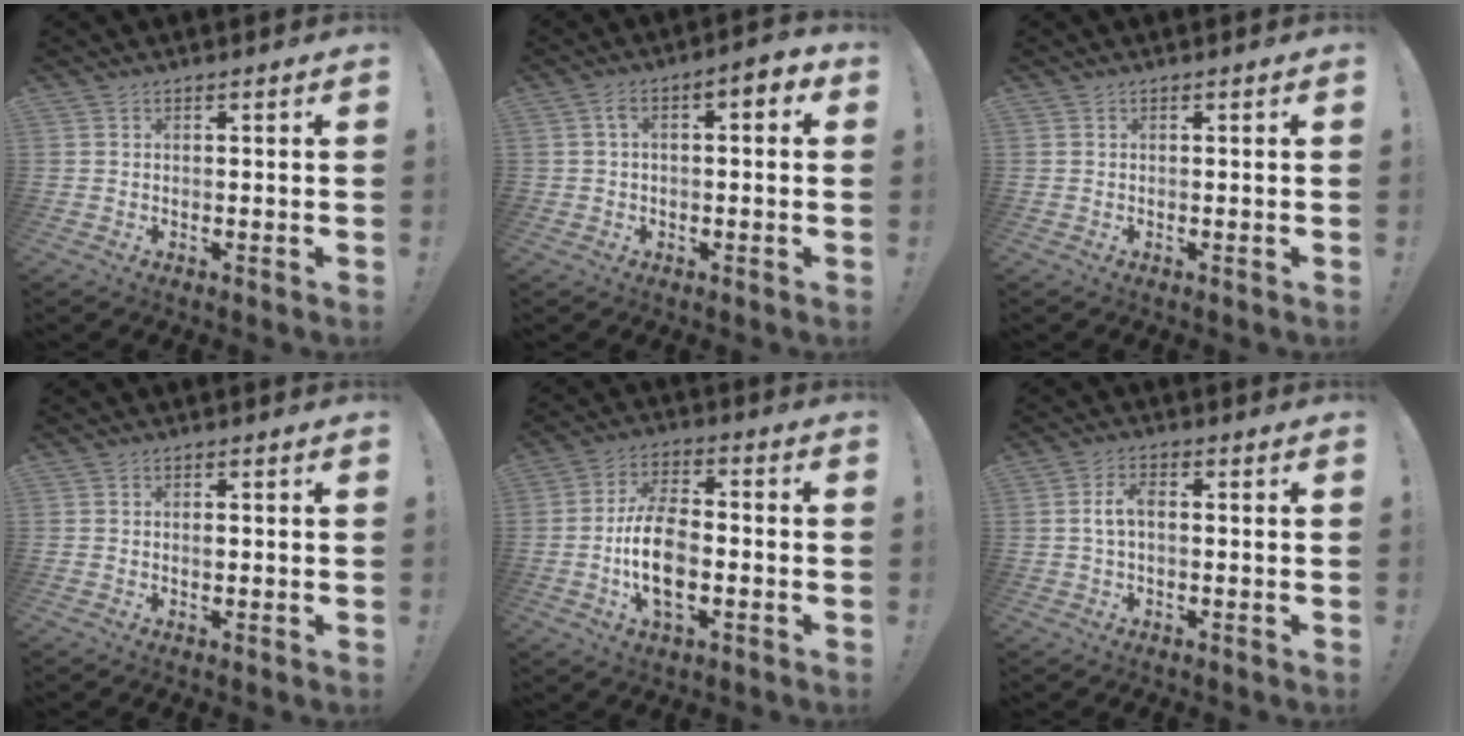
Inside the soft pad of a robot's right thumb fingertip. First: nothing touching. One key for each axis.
{"total": 4.9, "fx": 0.8, "fy": 2.6, "fz": 4.1, "tx": -0.062, "ty": 0.005, "tz": 0.011}
{"total": 0.0}
{"total": 0.8, "fx": -0.2, "fy": 0.5, "fz": 0.6, "tx": -0.005, "ty": -0.001, "tz": -0.006}
{"total": 13.9, "fx": -2.9, "fy": 8.0, "fz": 11.0, "tx": -0.207, "ty": 0.007, "tz": -0.053}
{"total": 4.8, "fx": 0.0, "fy": 2.4, "fz": 4.1, "tx": -0.083, "ty": 0.013, "tz": 0.000}